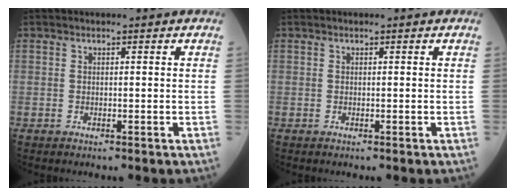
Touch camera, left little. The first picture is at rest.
{"total": 0.0}